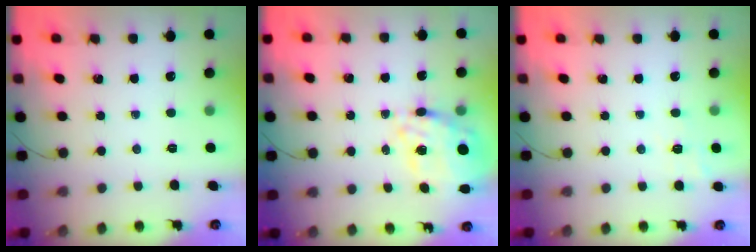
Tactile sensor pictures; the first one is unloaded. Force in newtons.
{"total": 13.2, "press": 12.5, "slide": 4.5}
{"total": 7.4, "press": 7.1, "slide": 2.2}